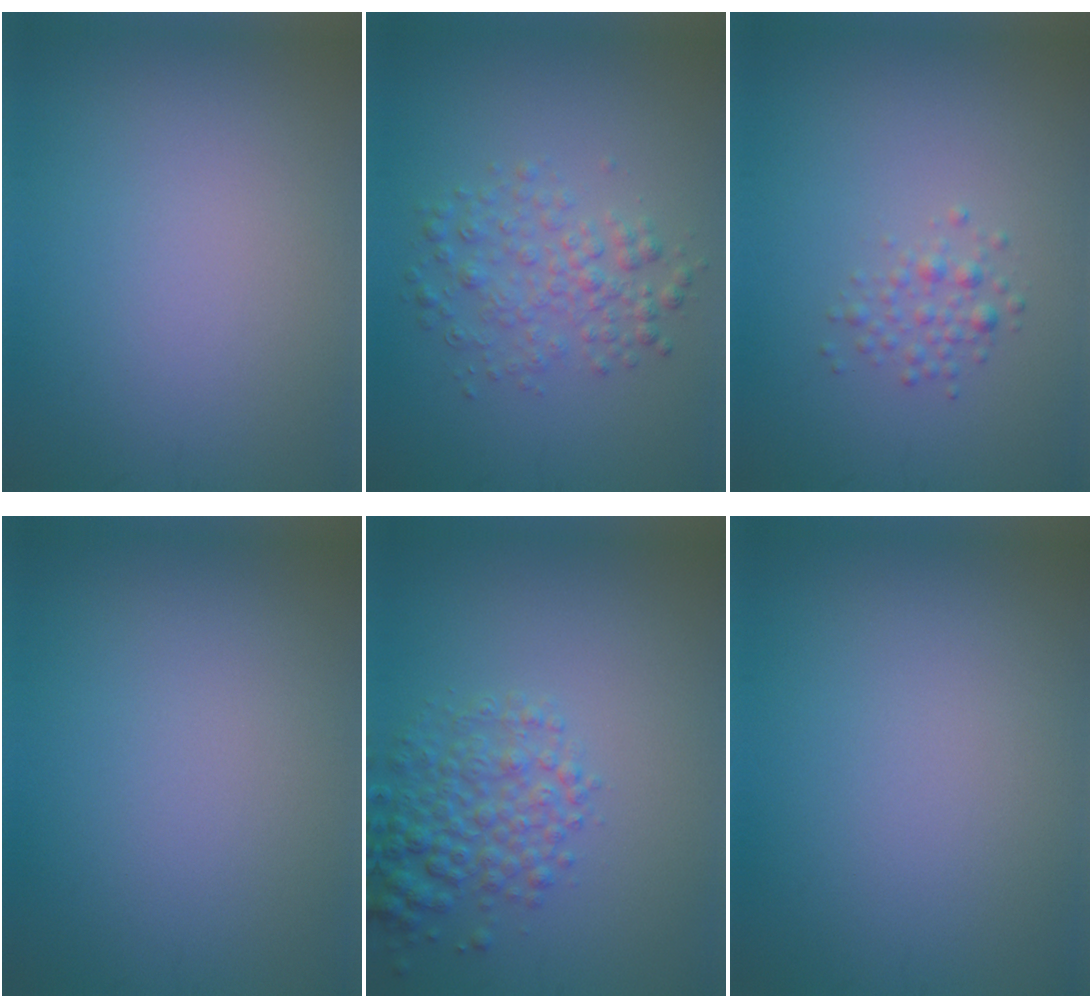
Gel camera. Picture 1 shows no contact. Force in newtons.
{"total": 3.3, "press": 3.3, "slide": 0.1}
{"total": 1.5, "press": 1.5, "slide": 0.0}
{"total": 0.0}
{"total": 4.0, "press": 4.0, "slide": 0.2}
{"total": 0.0}